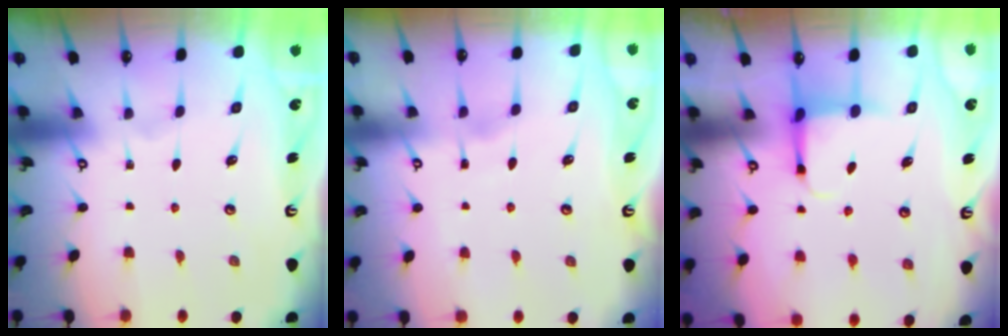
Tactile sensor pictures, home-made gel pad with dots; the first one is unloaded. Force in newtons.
{"total": 2.7, "press": 2.7, "slide": 0.3}
{"total": 3.8, "press": 3.6, "slide": 1.3}